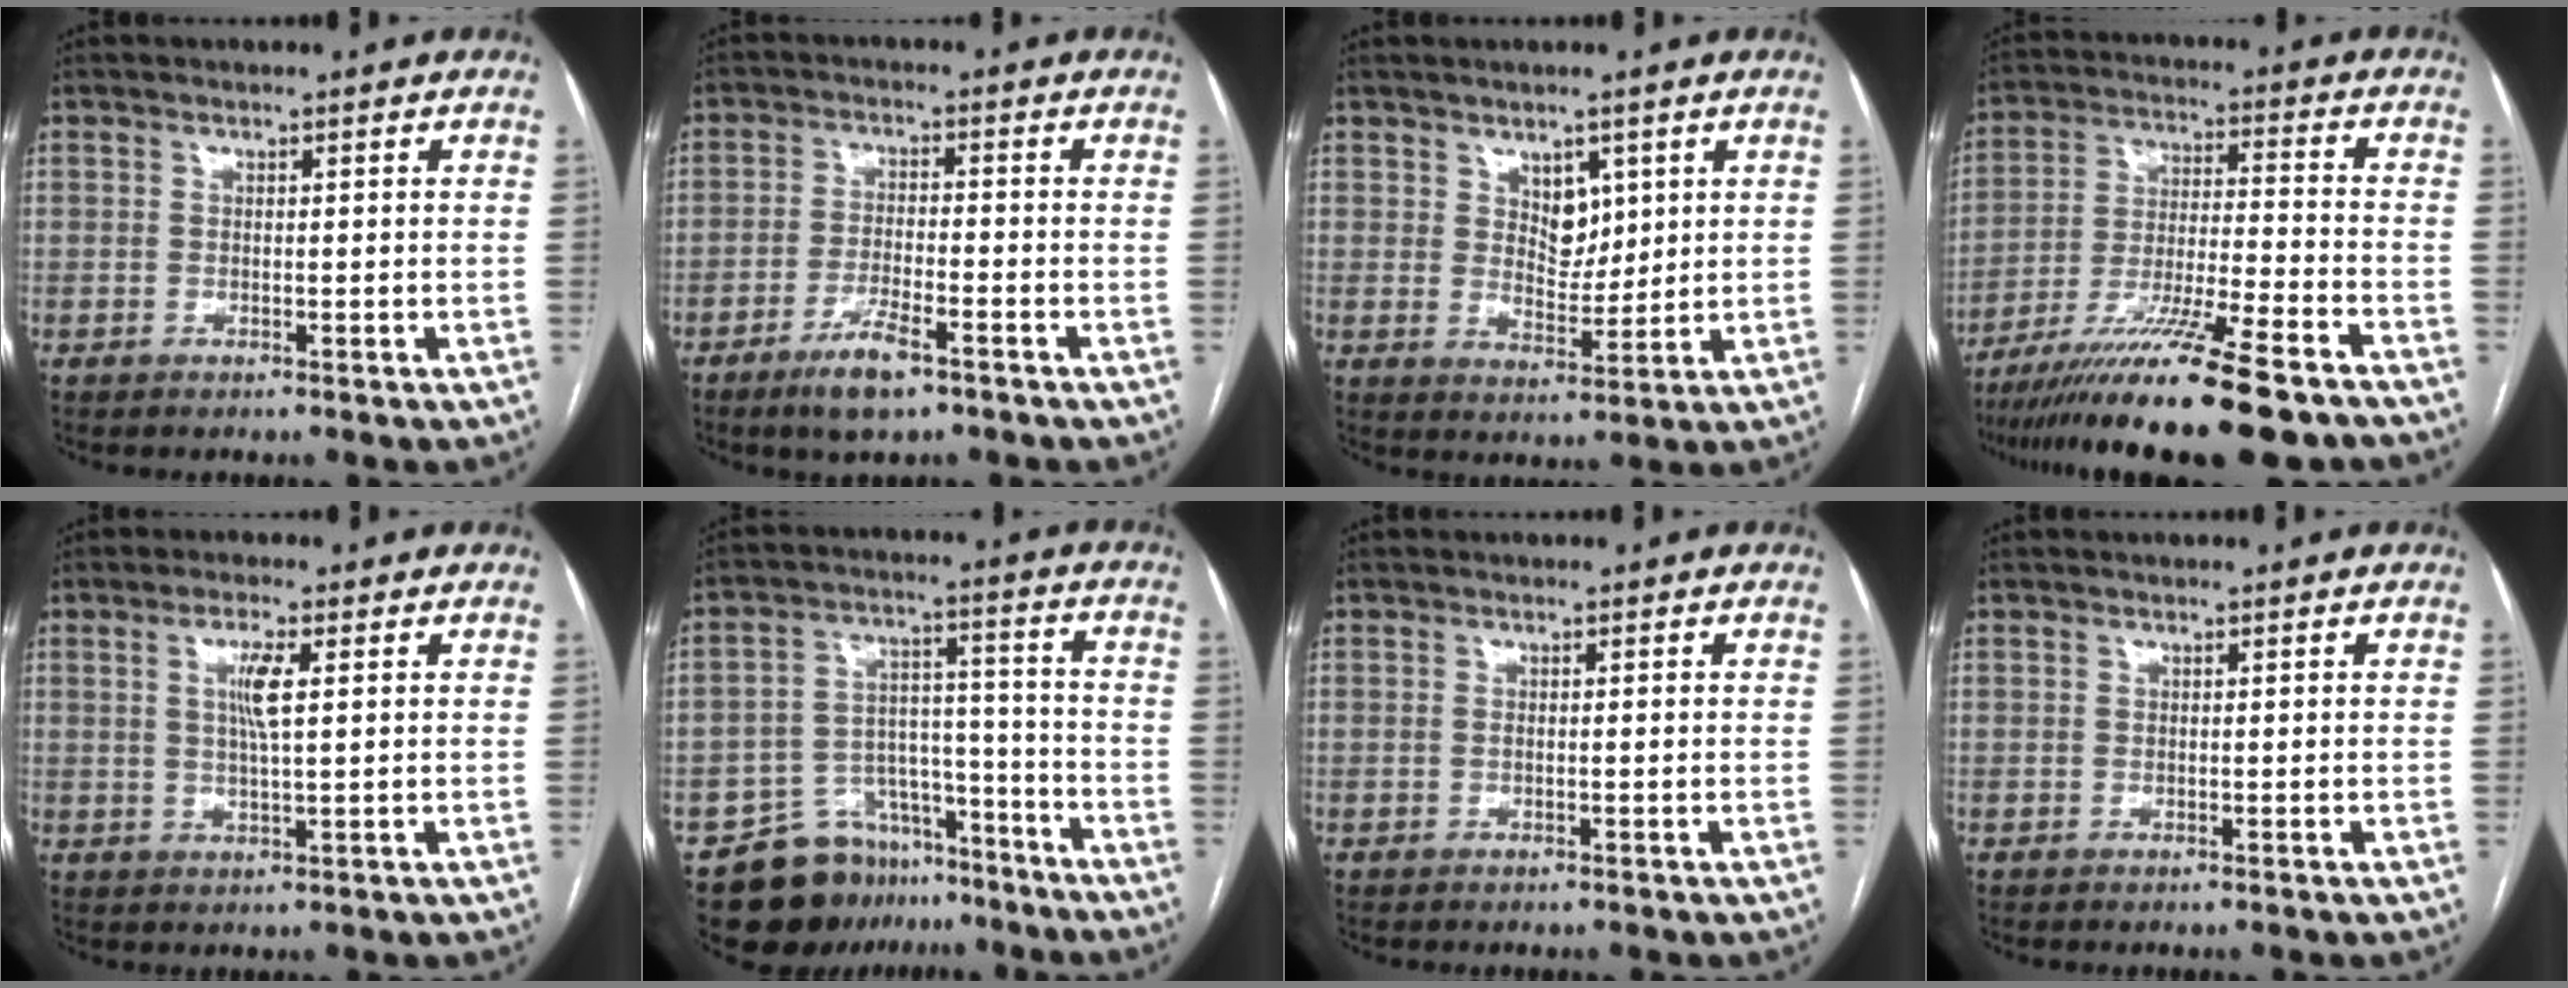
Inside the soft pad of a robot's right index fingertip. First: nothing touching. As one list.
[{"total": 6.3, "force": [-4.2, 1.3, 4.6], "torque": [-0.092, -0.007, -0.071]}, {"total": 4.9, "force": [2.2, 2.9, 3.2], "torque": [-0.048, -0.002, 0.043]}, {"total": 19.9, "force": [-15.4, 0.7, 12.6], "torque": [-0.200, -0.029, -0.256]}, {"total": 4.3, "force": [1.1, 0.3, 4.2], "torque": [-0.080, -0.001, 0.021]}, {"total": 12.1, "force": [-9.3, 7.2, 3.0], "torque": [-0.039, 0.054, -0.144]}, {"total": 0.6, "force": [-0.1, 0.1, 0.6], "torque": [-0.012, 0.000, 0.000]}, {"total": 0.0}]